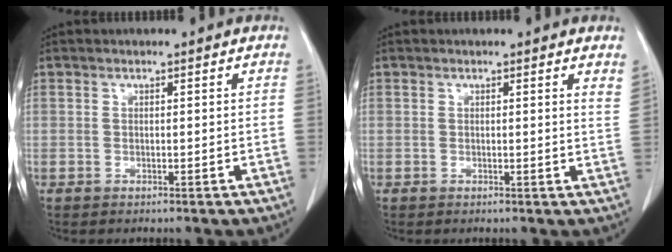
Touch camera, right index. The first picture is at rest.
{"total": 1.8, "force": [1.6, 0.1, 0.8], "torque": [-0.013, -0.008, 0.007]}